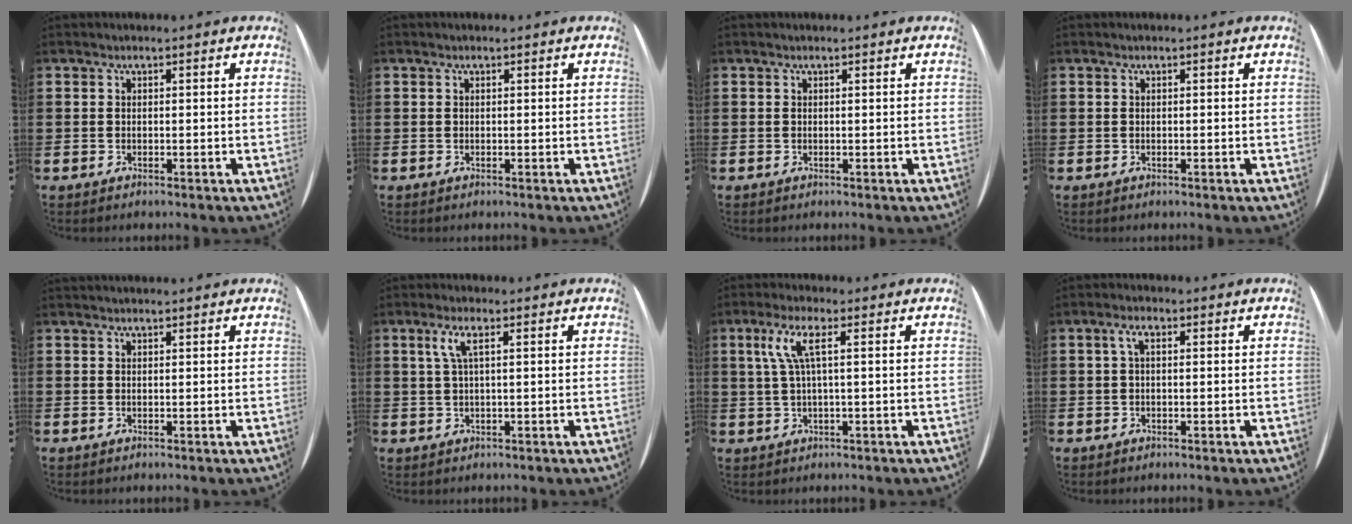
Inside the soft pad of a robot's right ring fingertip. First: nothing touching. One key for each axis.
{"total": 0.0}
{"total": 0.0}
{"total": 0.0}
{"total": 0.6, "fx": 0.6, "fy": -0.1, "fz": 0.0, "tx": 0.001, "ty": 0.001, "tz": 0.012}
{"total": 2.4, "fx": 0.8, "fy": 0.3, "fz": 2.2, "tx": -0.047, "ty": 0.004, "tz": 0.012}
{"total": 4.2, "fx": 1.1, "fy": 0.5, "fz": 4.0, "tx": -0.089, "ty": 0.000, "tz": 0.014}
{"total": 1.8, "fx": 0.2, "fy": 0.7, "fz": 1.6, "tx": -0.034, "ty": 0.007, "tz": 0.002}